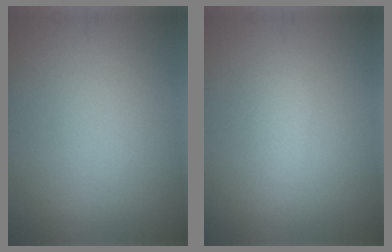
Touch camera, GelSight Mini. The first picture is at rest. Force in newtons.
{"total": 2.0, "press": 1.9, "slide": 0.1}